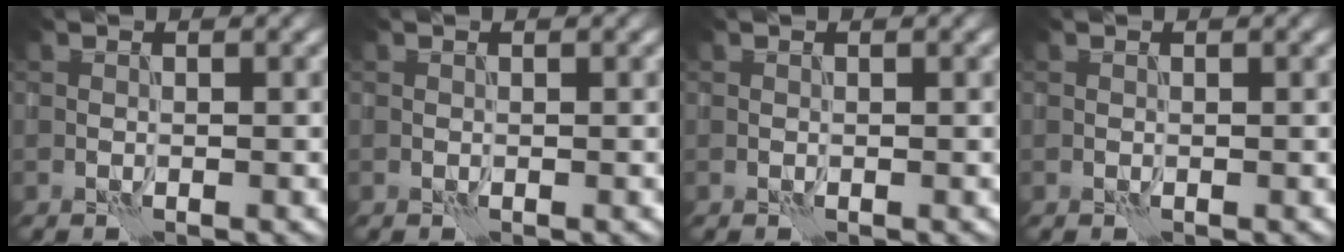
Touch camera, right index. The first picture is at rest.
{"total": 0.0}
{"total": 0.0}
{"total": 0.0}